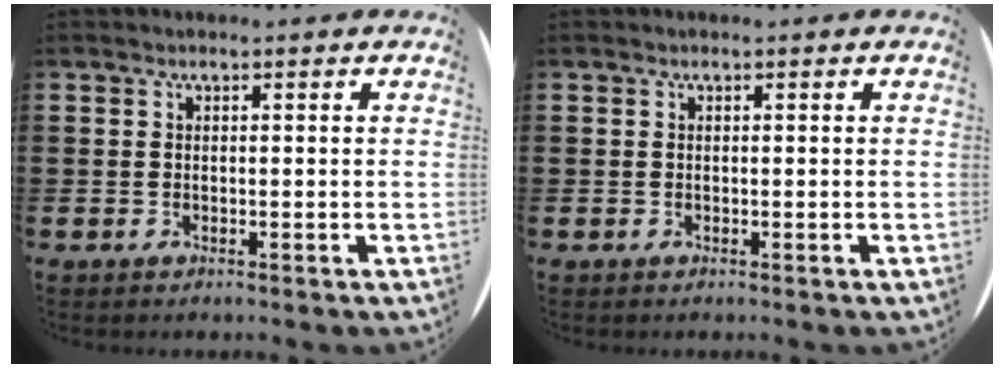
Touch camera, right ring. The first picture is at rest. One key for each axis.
{"total": 0.0}